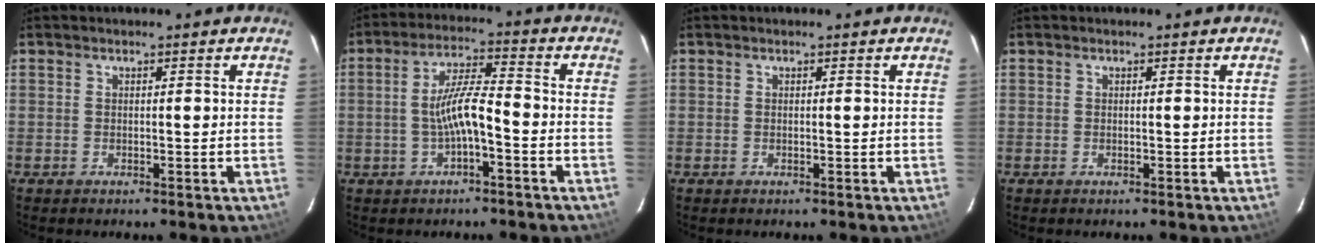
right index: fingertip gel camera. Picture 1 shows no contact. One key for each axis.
{"total": 7.1, "fx": -2.2, "fy": 1.2, "fz": 6.7, "tx": -0.134, "ty": 0.011, "tz": -0.037}
{"total": 0.0}
{"total": 0.0}